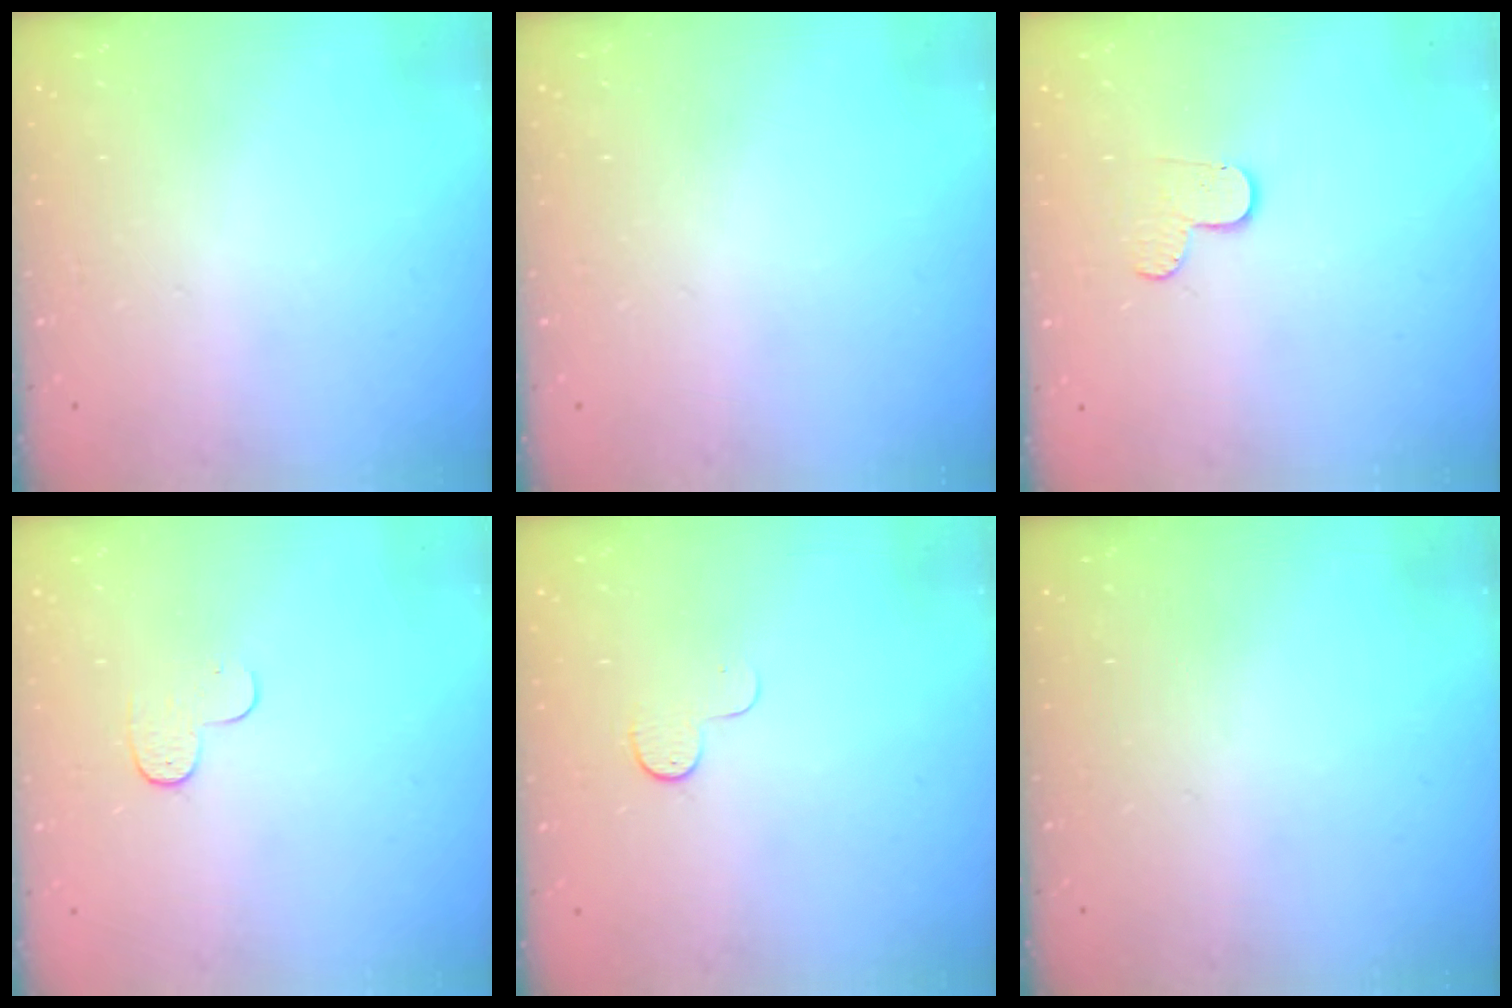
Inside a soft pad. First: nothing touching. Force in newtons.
{"total": 0.0}
{"total": 3.3, "press": 3.3, "slide": 0.3}
{"total": 3.9, "press": 3.8, "slide": 0.4}
{"total": 4.6, "press": 4.6, "slide": 0.4}
{"total": 0.0}